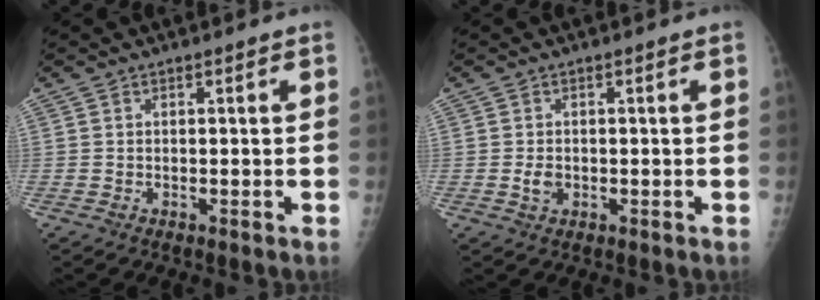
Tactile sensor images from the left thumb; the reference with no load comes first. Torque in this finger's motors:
{"motor_torque": [0.09, 0.25, 0.39, 0.30, 0.00]}